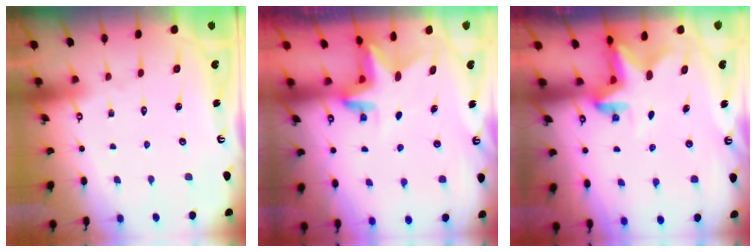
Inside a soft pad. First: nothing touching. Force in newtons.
{"total": 3.1, "press": 3.1, "slide": 0.2}
{"total": 2.7, "press": 2.7, "slide": 0.5}